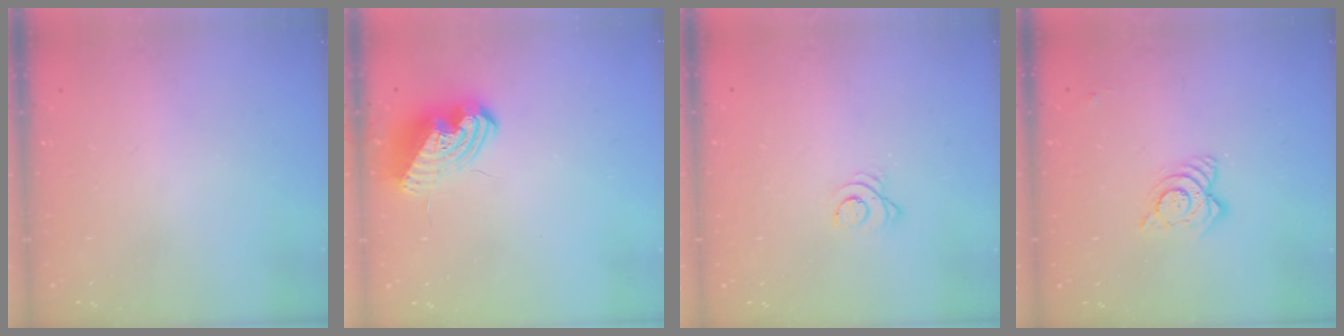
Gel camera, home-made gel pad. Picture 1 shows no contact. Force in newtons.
{"total": 10.7, "press": 10.6, "slide": 1.5}
{"total": 2.3, "press": 2.3, "slide": 0.3}
{"total": 8.4, "press": 8.3, "slide": 1.0}